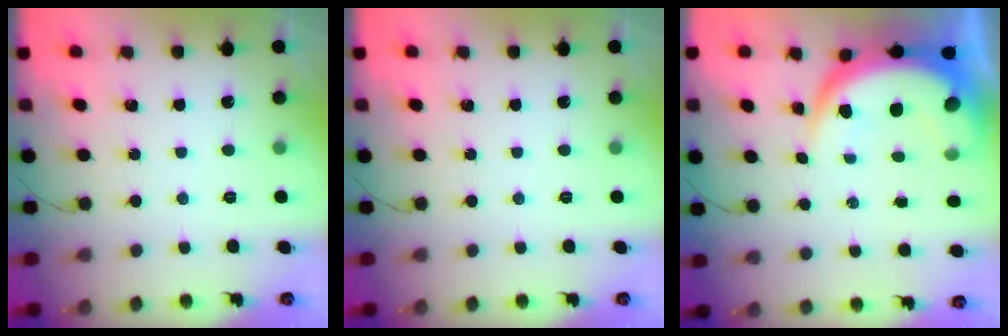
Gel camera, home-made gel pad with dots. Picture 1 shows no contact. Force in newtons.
{"total": 0.0}
{"total": 10.4, "press": 10.3, "slide": 1.1}